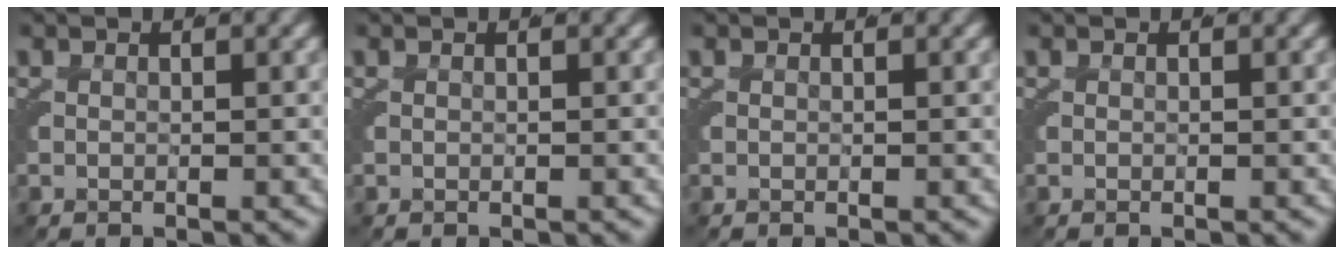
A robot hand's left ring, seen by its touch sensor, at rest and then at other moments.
{"total": 0.0}
{"total": 0.0}
{"total": 0.0}